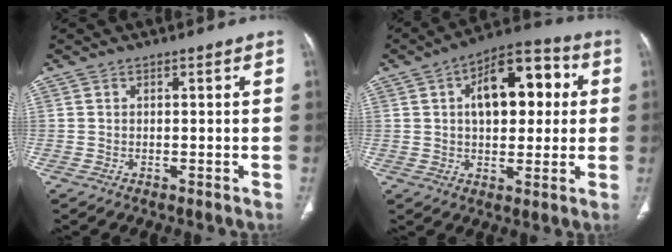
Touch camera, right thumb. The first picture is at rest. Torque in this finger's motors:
{"motor_torque": [-0.88, 1.33, 1.02, 0.73, 0.12]}